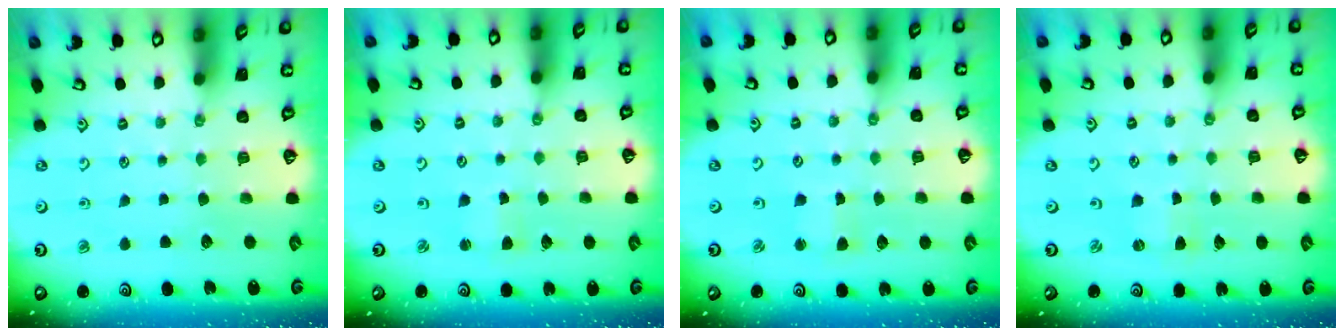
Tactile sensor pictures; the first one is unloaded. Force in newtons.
{"total": 2.1, "press": 2.1, "slide": 0.2}
{"total": 3.0, "press": 2.9, "slide": 0.6}
{"total": 1.9, "press": 1.9, "slide": 0.2}